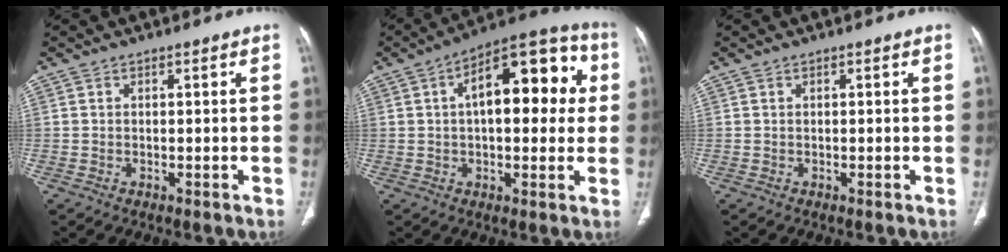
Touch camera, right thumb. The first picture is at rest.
{"total": 18.5, "force": [3.6, 9.0, 15.8], "torque": [-0.184, 0.035, 0.043]}
{"total": 0.0}